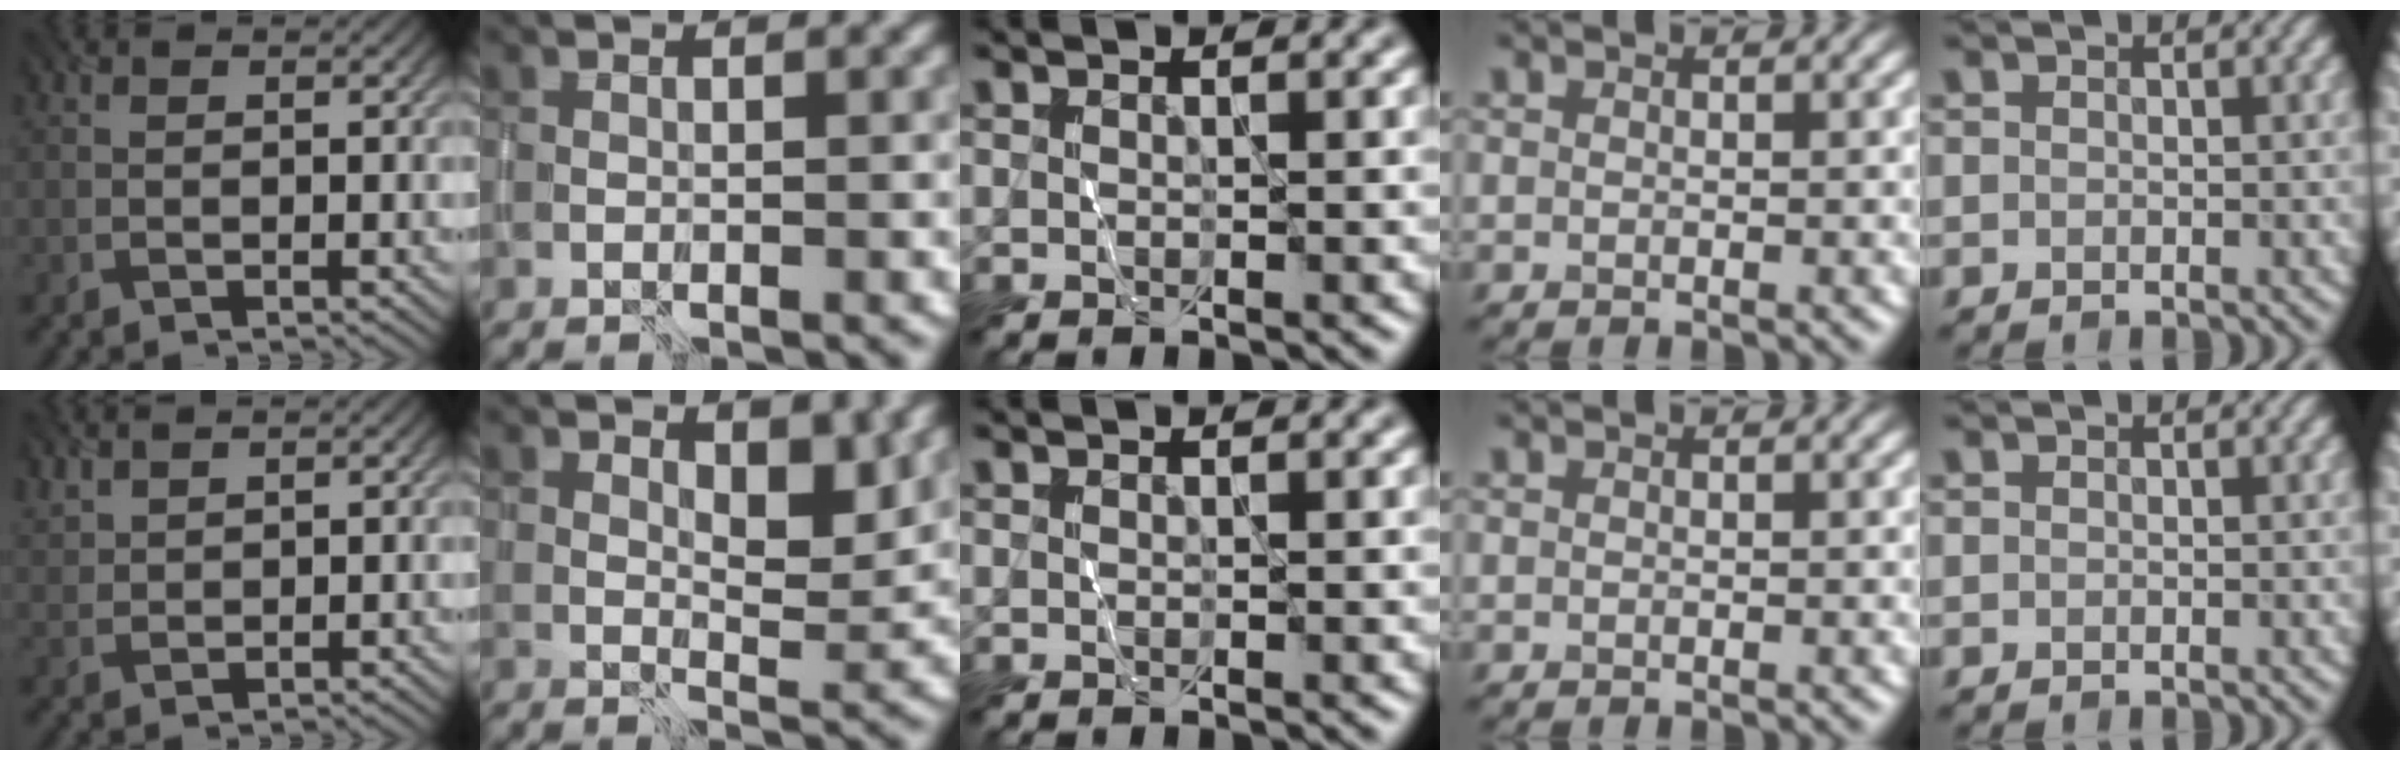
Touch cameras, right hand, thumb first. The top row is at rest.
{"thumb": {"total": 2.2, "force": [2.0, 0.5, 0.6], "torque": [-0.017, 0.004, 0.050]}, "index": {"total": 3.2, "force": [1.8, 1.4, 2.2], "torque": [-0.030, -0.008, 0.029]}}